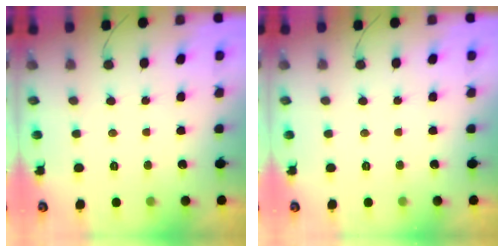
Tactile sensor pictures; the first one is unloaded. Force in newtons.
{"total": 0.0}